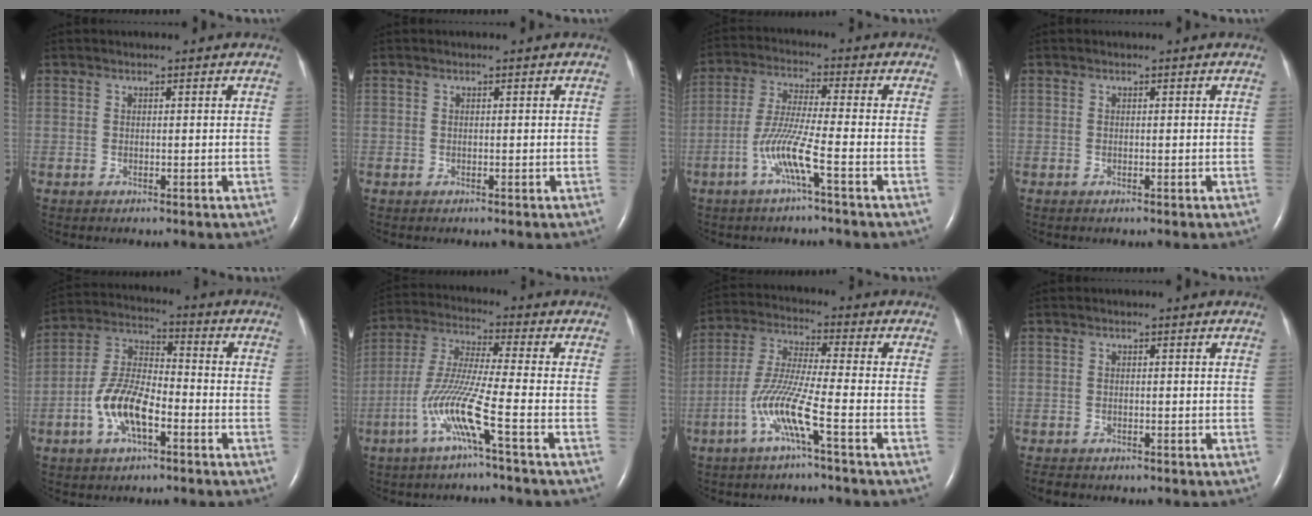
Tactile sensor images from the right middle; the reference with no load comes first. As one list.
[{"total": 0.0}, {"total": 7.3, "force": [-3.2, -0.7, 6.5], "torque": [-0.136, -0.002, -0.068]}, {"total": 0.0}, {"total": 10.1, "force": [-4.0, 4.0, 8.4], "torque": [-0.184, 0.014, -0.077]}, {"total": 9.8, "force": [-4.4, -1.2, 8.7], "torque": [-0.185, -0.004, -0.093]}, {"total": 8.9, "force": [-4.0, -0.7, 7.9], "torque": [-0.170, 0.000, -0.085]}, {"total": 2.6, "force": [-2.2, 0.9, 0.9], "torque": [-0.016, -0.005, -0.029]}]